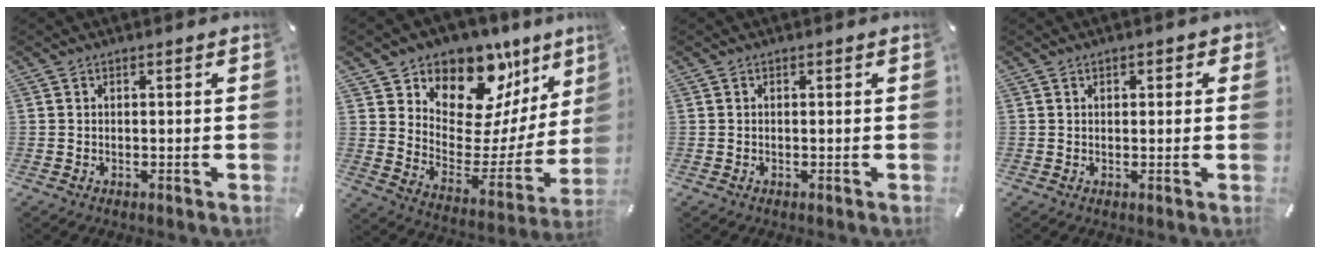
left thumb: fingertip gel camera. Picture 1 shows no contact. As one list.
[{"total": 13.7, "force": [9.6, 8.4, 4.9], "torque": [-0.062, -0.108, 0.161]}, {"total": 0.0}, {"total": 1.4, "force": [0.3, 0.9, 0.9], "torque": [-0.011, 0.002, 0.002]}]